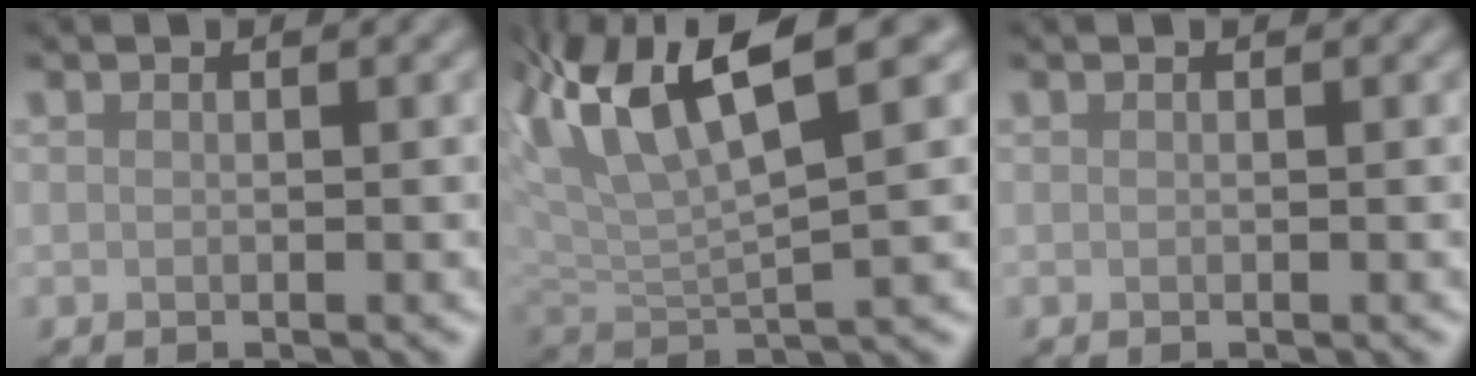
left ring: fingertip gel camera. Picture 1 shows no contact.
{"total": 10.5, "force": [5.7, 2.6, 8.4], "torque": [-0.162, 0.022, 0.102]}
{"total": 0.0}